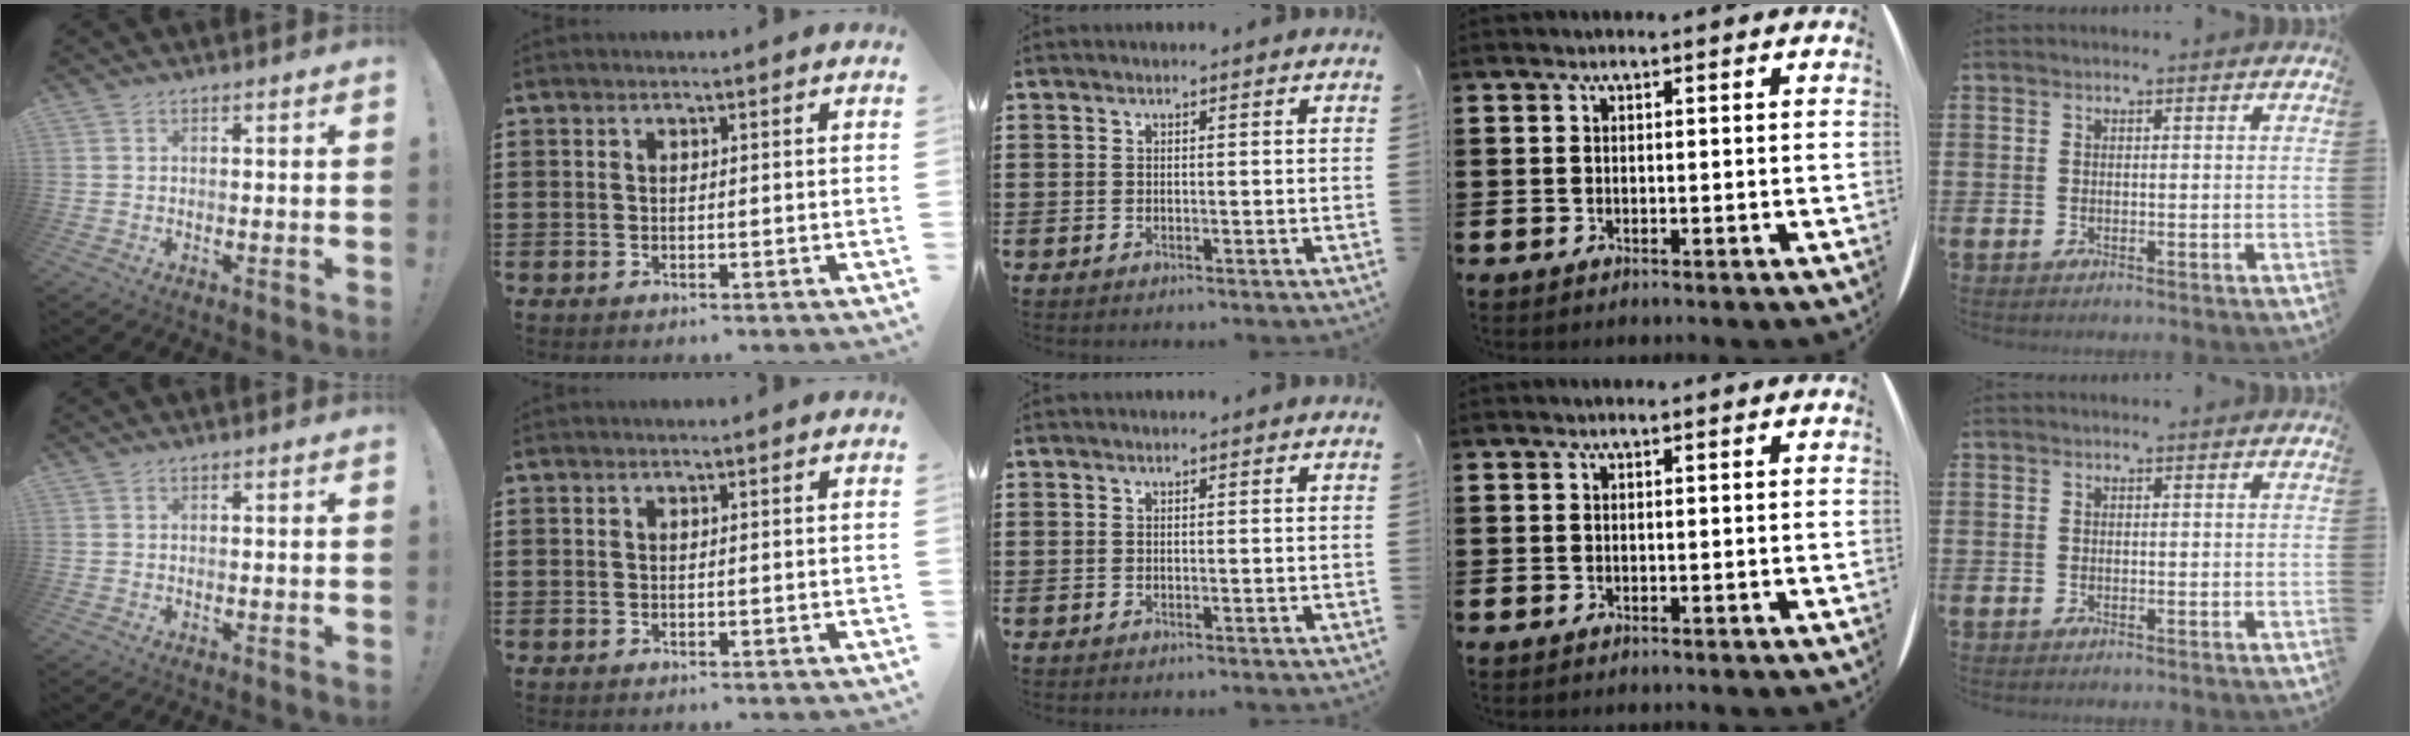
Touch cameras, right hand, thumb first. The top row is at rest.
{}